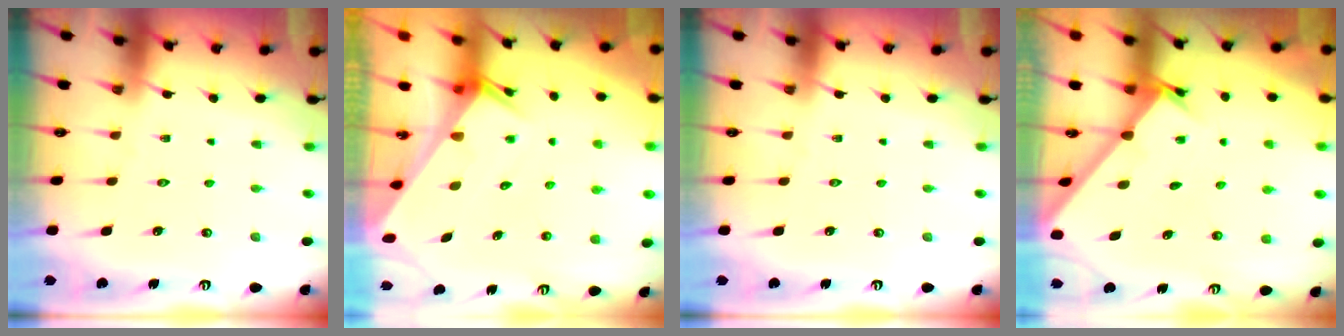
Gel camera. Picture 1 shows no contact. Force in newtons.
{"total": 2.7, "press": 2.7, "slide": 0.1}
{"total": 0.0}
{"total": 3.4, "press": 3.4, "slide": 0.3}